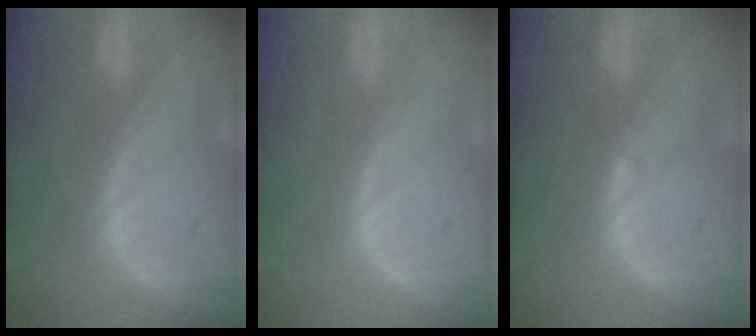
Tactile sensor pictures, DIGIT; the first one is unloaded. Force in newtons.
{"total": 0.0}
{"total": 0.6, "press": 0.5, "slide": 0.4}